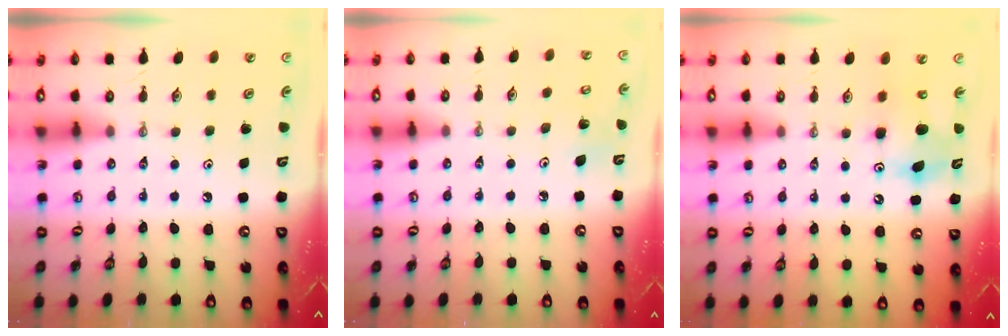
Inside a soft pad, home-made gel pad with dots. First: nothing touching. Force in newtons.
{"total": 4.5, "press": 4.4, "slide": 1.2}
{"total": 8.4, "press": 8.4, "slide": 0.3}